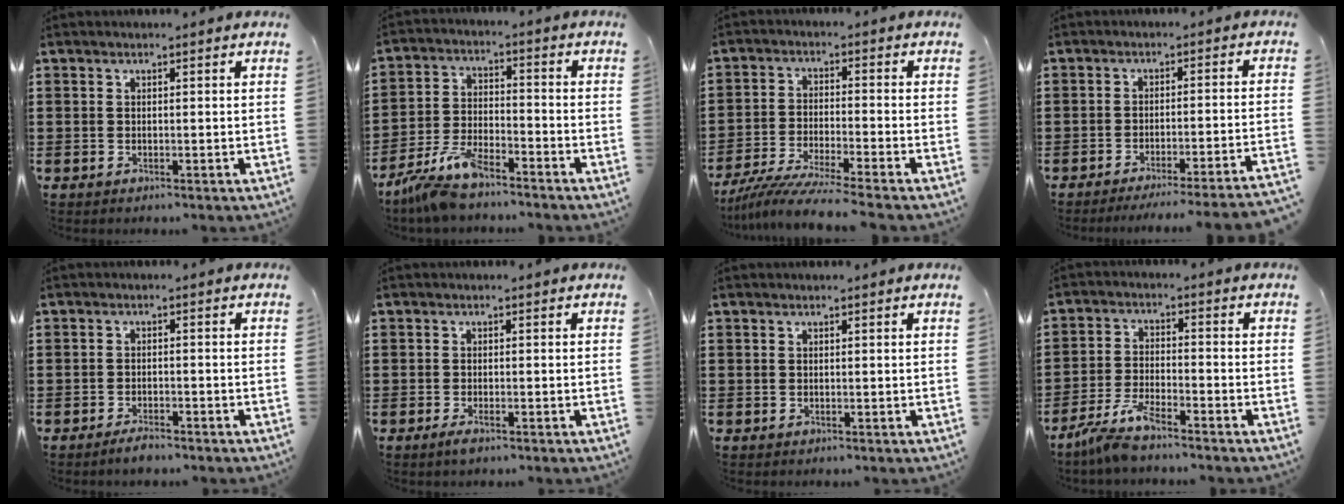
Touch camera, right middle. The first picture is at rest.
{"total": 7.5, "force": [-6.4, 1.5, 3.5], "torque": [-0.087, -0.003, -0.128]}
{"total": 6.4, "force": [-5.9, -0.5, 2.3], "torque": [-0.053, -0.018, -0.117]}
{"total": 3.7, "force": [-3.4, -0.6, 1.4], "torque": [-0.023, -0.007, -0.071]}
{"total": 2.1, "force": [-1.9, 0.5, 0.9], "torque": [-0.017, 0.003, -0.037]}
{"total": 1.4, "force": [-0.7, 0.3, 1.2], "torque": [-0.020, -0.003, -0.012]}
{"total": 0.0}
{"total": 5.7, "force": [-4.8, 0.7, 3.0], "torque": [-0.076, -0.010, -0.096]}